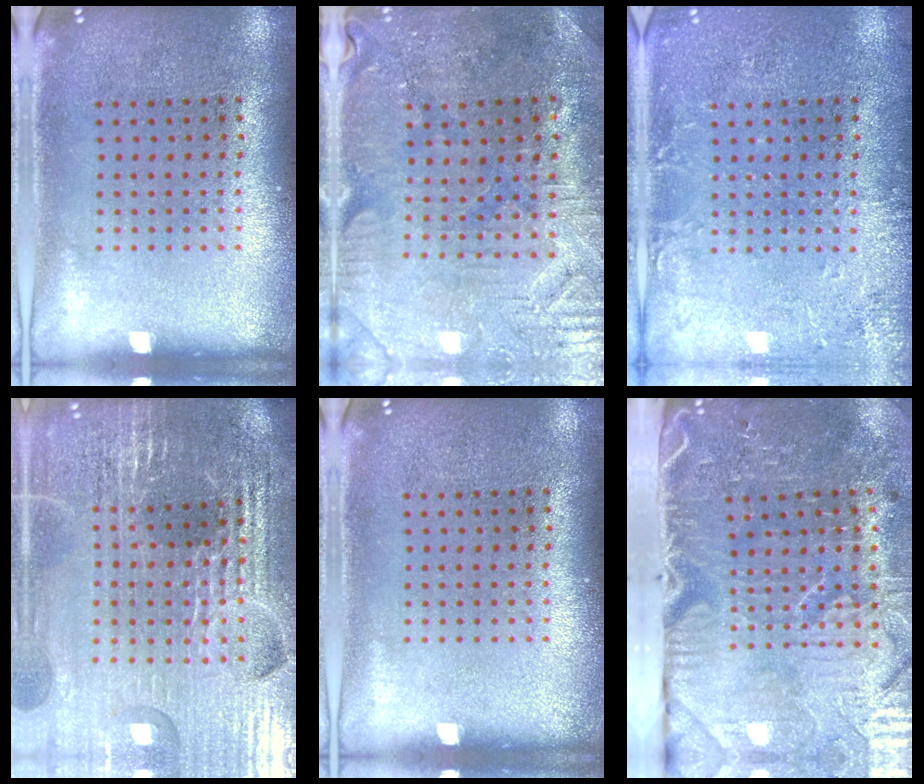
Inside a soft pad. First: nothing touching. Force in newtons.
{"total": 1.2, "press": 1.1, "slide": 0.4}
{"total": 2.5, "press": 2.5, "slide": 0.3}
{"total": 5.2, "press": 4.8, "slide": 2.0}
{"total": 0.0}
{"total": 5.3, "press": 4.3, "slide": 3.0}